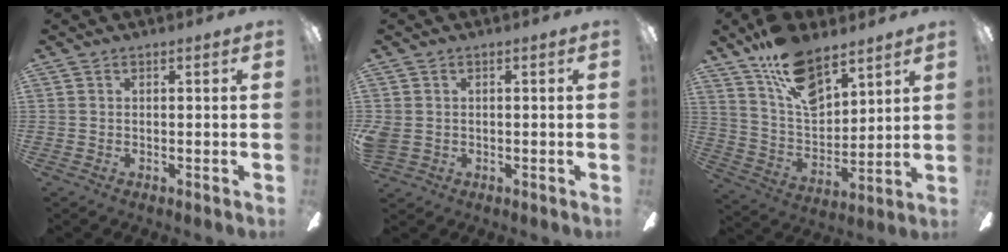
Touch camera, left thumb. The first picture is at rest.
{"total": 3.0, "force": [-0.3, 2.6, 1.5], "torque": [-0.033, 0.006, -0.005]}
{"total": 15.6, "force": [10.9, 7.3, 8.6], "torque": [-0.153, -0.054, 0.199]}